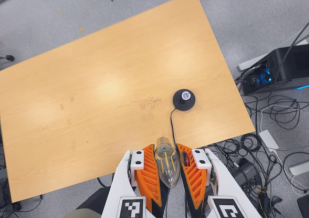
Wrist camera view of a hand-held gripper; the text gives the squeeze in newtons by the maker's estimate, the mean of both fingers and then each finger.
{"total": 21.0, "left": 23.0, "right": 19.0}